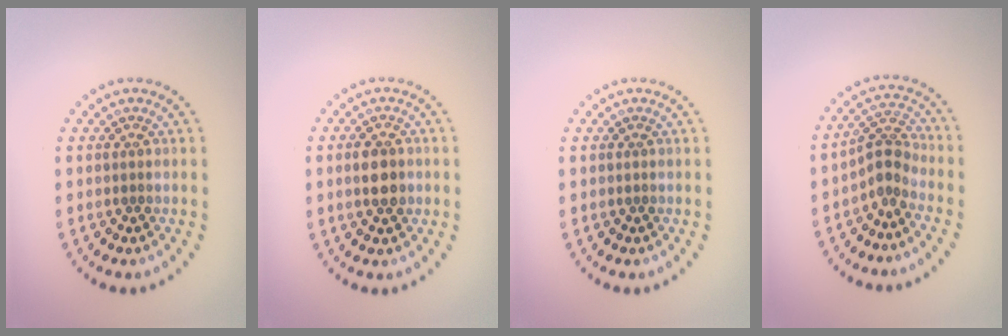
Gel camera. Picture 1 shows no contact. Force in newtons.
{"total": 2.8, "press": 2.8, "slide": 0.1}
{"total": 0.0}
{"total": 2.5, "press": 1.8, "slide": 1.7}